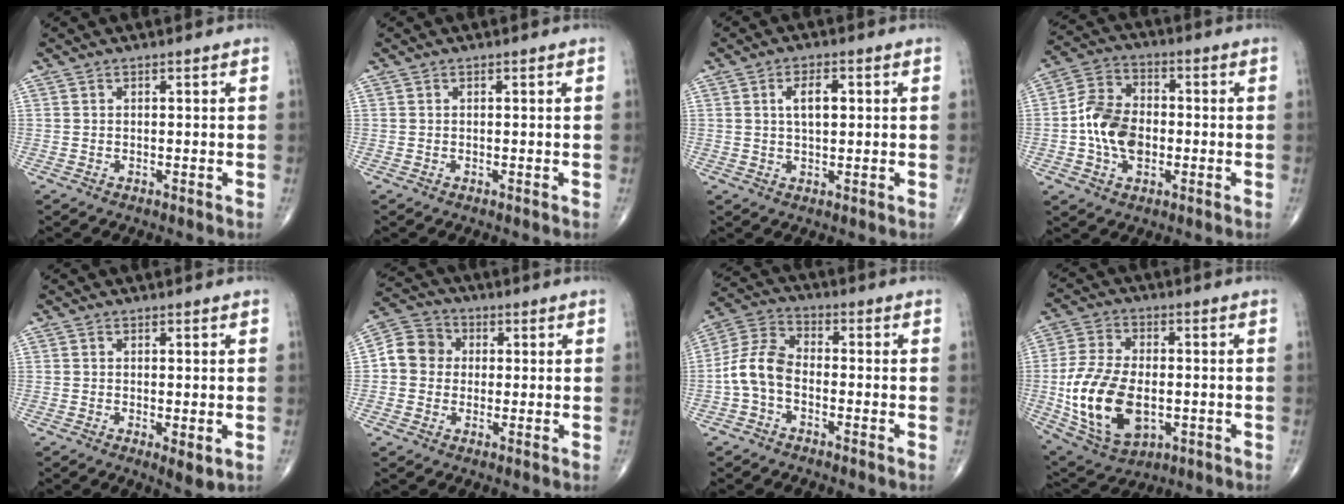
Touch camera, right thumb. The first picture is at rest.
{"total": 0.0}
{"total": 4.8, "force": [1.1, 2.4, 4.1], "torque": [-0.068, 0.001, 0.018]}
{"total": 11.2, "force": [-1.5, 7.7, 8.1], "torque": [-0.133, 0.022, -0.035]}
{"total": 2.9, "force": [-0.6, 1.0, 2.7], "torque": [-0.041, -0.010, -0.006]}
{"total": 7.5, "force": [0.4, 6.8, 3.1], "torque": [-0.041, 0.020, -0.007]}
{"total": 7.8, "force": [-2.1, 4.9, 5.7], "torque": [-0.115, 0.030, -0.055]}
{"total": 17.9, "force": [-2.8, 10.6, 14.1], "torque": [-0.274, -0.003, -0.036]}